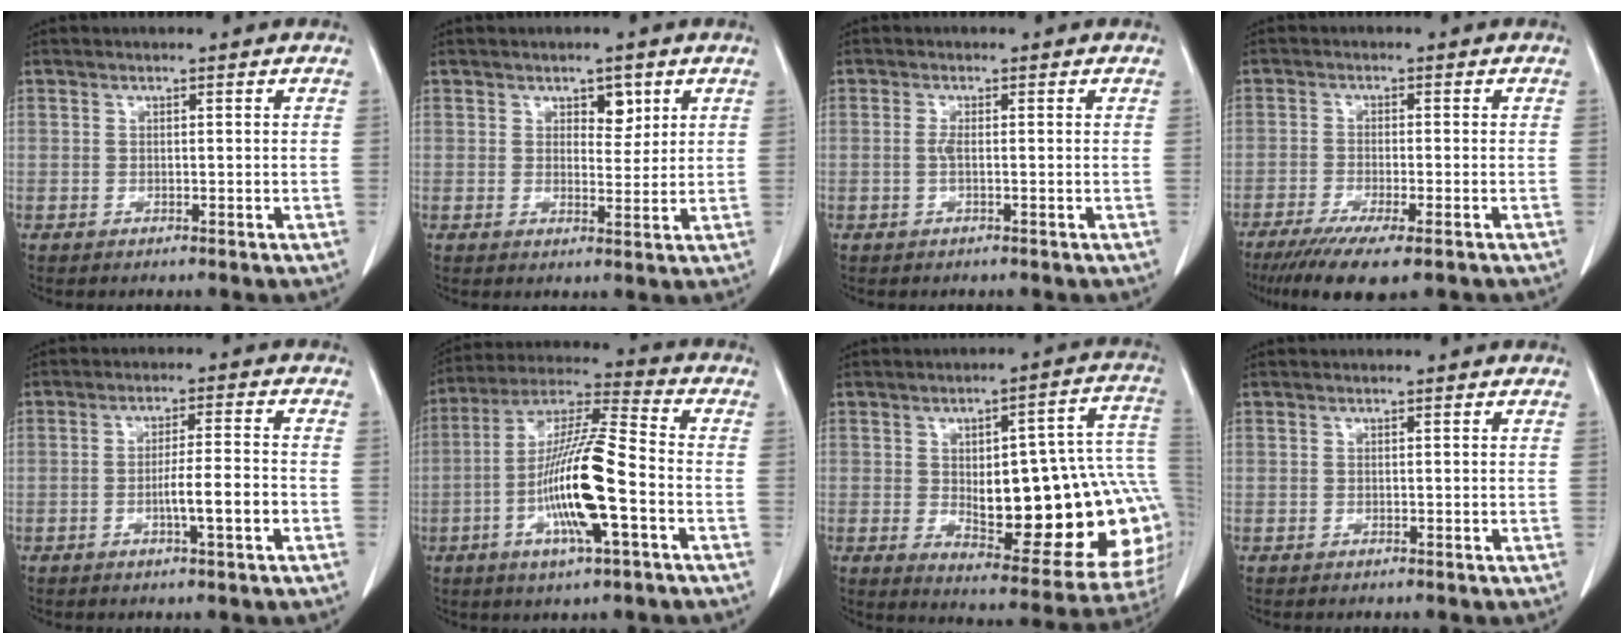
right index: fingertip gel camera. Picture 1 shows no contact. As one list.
[{"total": 3.1, "force": [1.7, 1.7, 2.0], "torque": [-0.022, 0.000, 0.026]}, {"total": 1.3, "force": [-0.1, 0.2, 1.3], "torque": [-0.031, -0.001, -0.004]}, {"total": 10.0, "force": [-7.1, 1.2, 6.9], "torque": [-0.104, -0.022, -0.108]}, {"total": 5.8, "force": [-1.9, 0.2, 5.5], "torque": [-0.091, 0.001, -0.030]}, {"total": 15.7, "force": [-4.2, 1.6, 15.1], "torque": [-0.293, -0.002, -0.079]}, {"total": 25.1, "force": [-1.8, 7.4, 24.0], "torque": [-0.232, 0.032, 0.000]}, {"total": 0.0}]